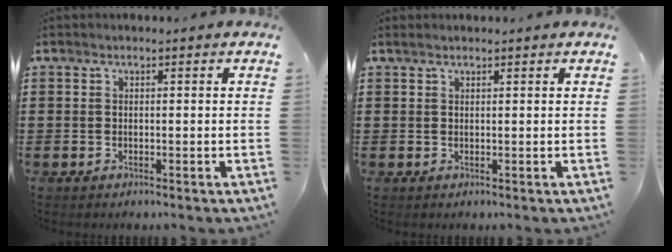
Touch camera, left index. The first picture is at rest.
{"total": 0.0}